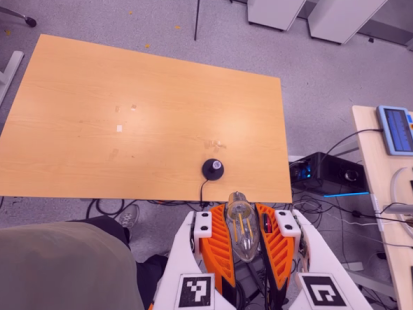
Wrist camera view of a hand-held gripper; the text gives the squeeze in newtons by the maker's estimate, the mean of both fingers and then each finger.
{"total": 22.5, "left": 25.2, "right": 19.8}